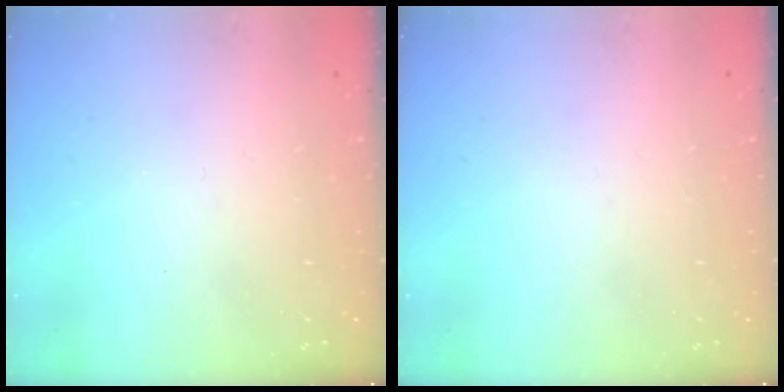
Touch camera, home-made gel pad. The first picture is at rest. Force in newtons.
{"total": 0.0}